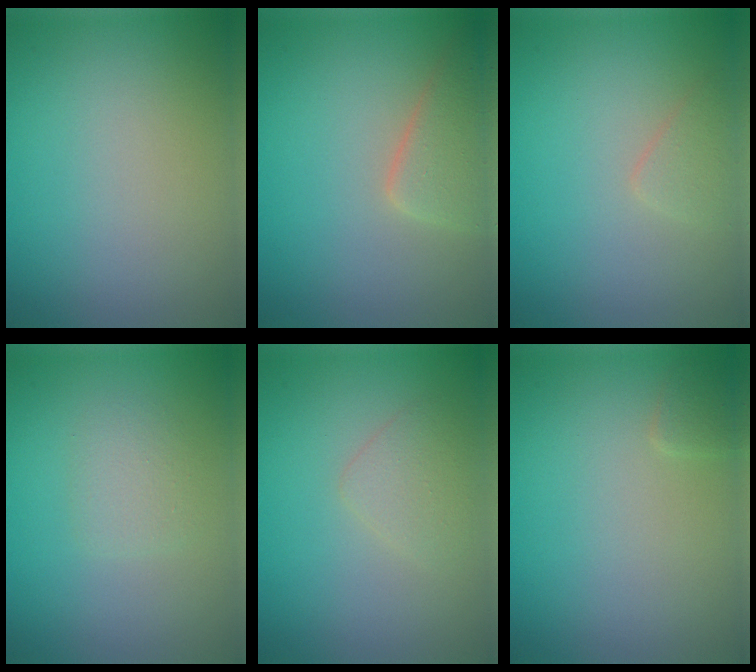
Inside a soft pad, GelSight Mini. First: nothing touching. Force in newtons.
{"total": 3.1, "press": 3.1, "slide": 0.4}
{"total": 1.2, "press": 1.2, "slide": 0.1}
{"total": 1.5, "press": 1.5, "slide": 0.0}
{"total": 1.7, "press": 1.7, "slide": 0.1}
{"total": 0.8, "press": 0.8, "slide": 0.0}